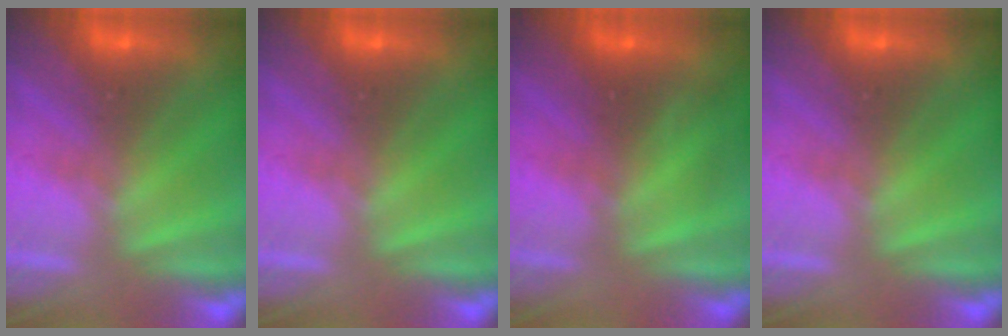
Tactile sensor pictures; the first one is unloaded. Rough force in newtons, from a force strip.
{"total": 0.0}
{"total": 1.9}
{"total": 0.0}